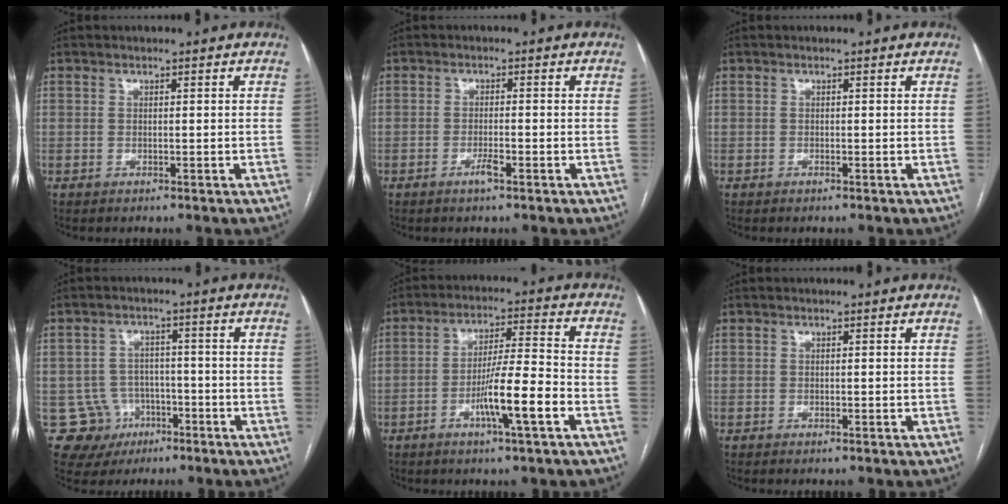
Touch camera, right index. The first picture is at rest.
{"total": 2.2, "force": [-1.3, 0.2, 1.8], "torque": [-0.033, -0.001, -0.023]}
{"total": 0.0}
{"total": 7.4, "force": [-2.9, 6.8, 0.3], "torque": [-0.002, 0.010, -0.034]}
{"total": 9.6, "force": [-3.8, 0.2, 8.8], "torque": [-0.155, 0.003, -0.067]}
{"total": 0.6, "force": [-0.4, 0.1, 0.4], "torque": [-0.010, -0.002, -0.004]}